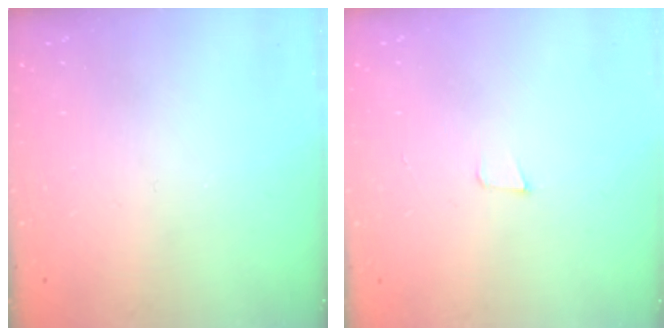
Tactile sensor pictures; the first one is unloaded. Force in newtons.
{"total": 3.3, "press": 2.0, "slide": 2.6}